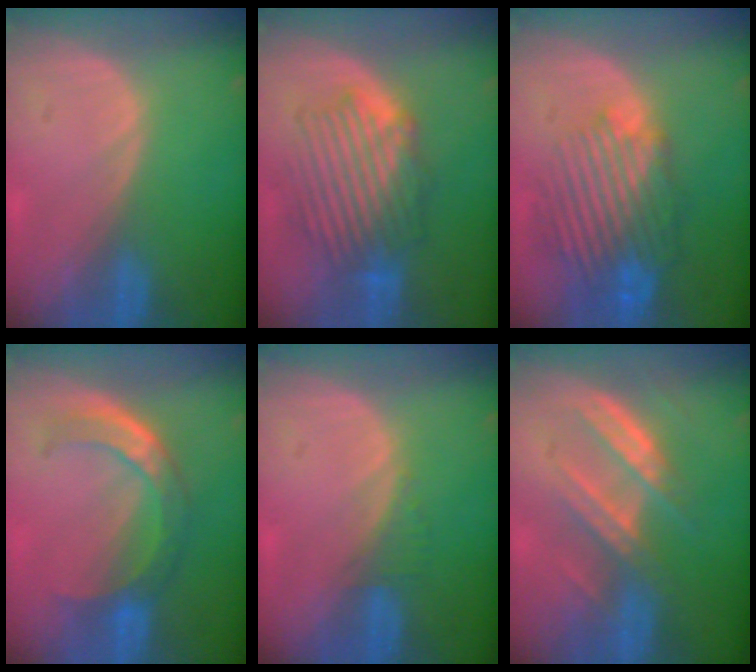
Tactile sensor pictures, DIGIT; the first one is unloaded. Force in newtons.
{"total": 8.6, "press": 8.3, "slide": 2.0}
{"total": 10.4, "press": 9.3, "slide": 4.6}
{"total": 8.0, "press": 6.7, "slide": 4.3}
{"total": 1.3, "press": 1.2, "slide": 0.4}
{"total": 6.6, "press": 6.5, "slide": 0.9}